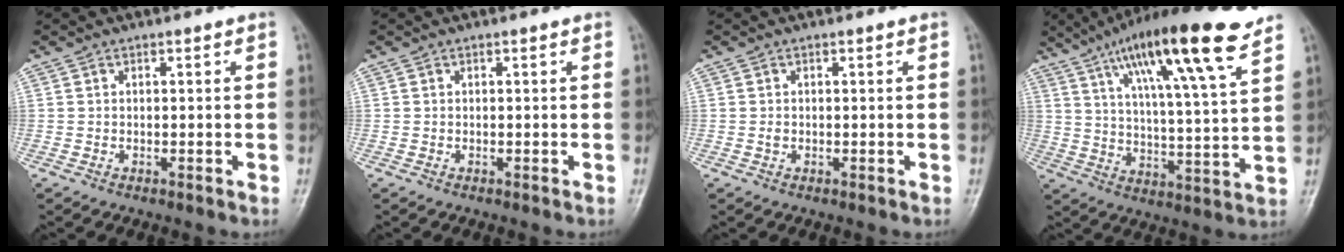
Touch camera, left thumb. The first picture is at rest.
{"total": 0.0}
{"total": 0.8, "force": [-0.1, 0.6, 0.5], "torque": [-0.006, 0.003, 0.000]}
{"total": 20.7, "force": [12.4, 3.2, 16.3], "torque": [-0.254, -0.040, 0.201]}